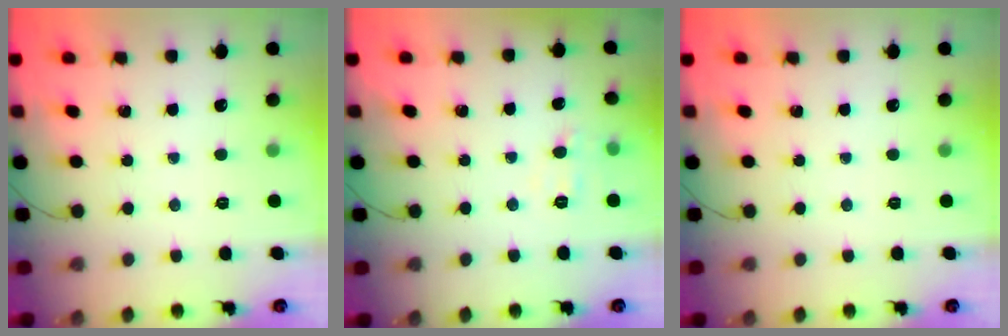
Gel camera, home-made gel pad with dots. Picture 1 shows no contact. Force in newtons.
{"total": 5.0, "press": 4.9, "slide": 1.1}
{"total": 0.0}